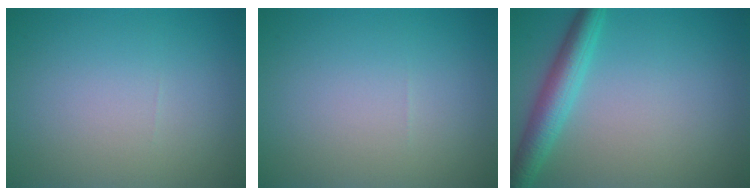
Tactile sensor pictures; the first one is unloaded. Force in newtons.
{"total": 0.0}
{"total": 3.9, "press": 3.9, "slide": 0.2}